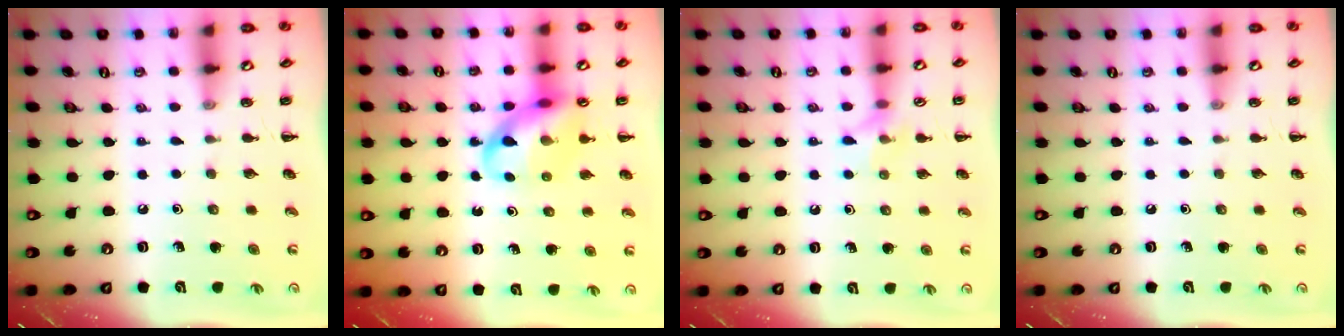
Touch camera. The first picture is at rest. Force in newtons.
{"total": 13.8, "press": 13.3, "slide": 3.6}
{"total": 7.9, "press": 7.7, "slide": 1.6}
{"total": 0.0}